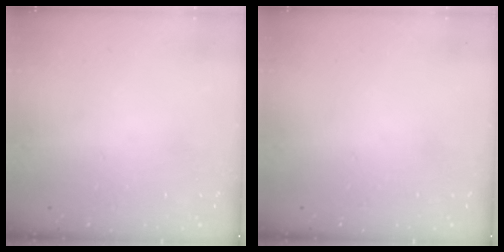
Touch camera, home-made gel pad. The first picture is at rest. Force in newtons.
{"total": 0.0}